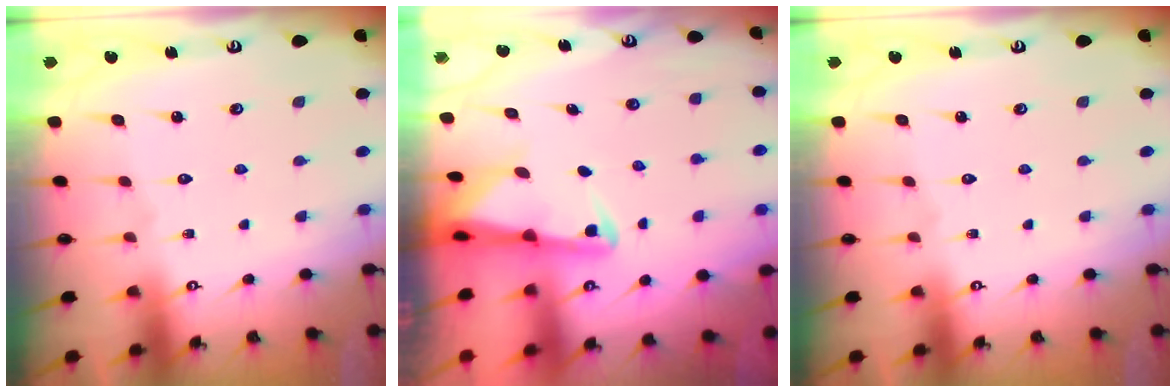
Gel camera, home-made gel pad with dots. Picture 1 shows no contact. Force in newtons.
{"total": 2.7, "press": 2.6, "slide": 0.6}
{"total": 0.0}